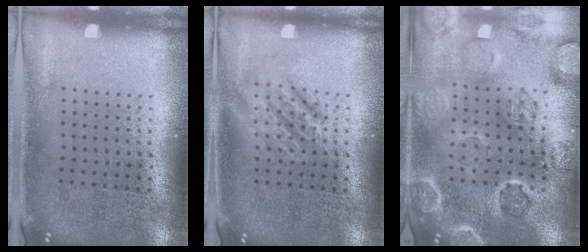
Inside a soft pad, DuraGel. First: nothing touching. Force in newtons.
{"total": 2.1, "press": 2.1, "slide": 0.2}
{"total": 2.5, "press": 2.5, "slide": 0.4}